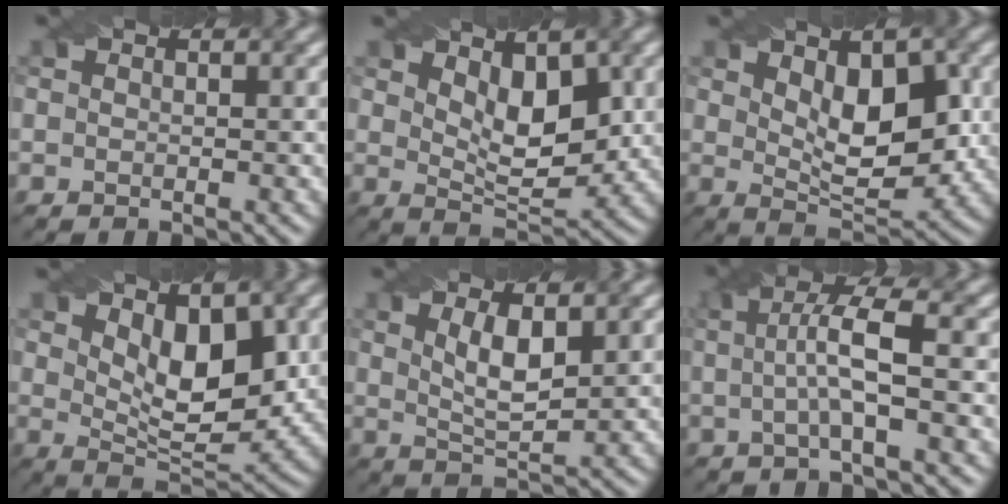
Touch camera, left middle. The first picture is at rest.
{"total": 5.2, "force": [1.8, 2.5, 4.1], "torque": [-0.066, -0.010, 0.032]}
{"total": 7.2, "force": [1.4, 3.5, 6.2], "torque": [-0.095, -0.002, 0.028]}
{"total": 6.8, "force": [2.1, 3.3, 5.6], "torque": [-0.089, -0.011, 0.037]}
{"total": 3.5, "force": [1.3, 1.1, 3.1], "torque": [-0.064, -0.005, 0.027]}
{"total": 5.0, "force": [0.1, 0.9, 4.9], "torque": [-0.090, 0.008, -0.001]}